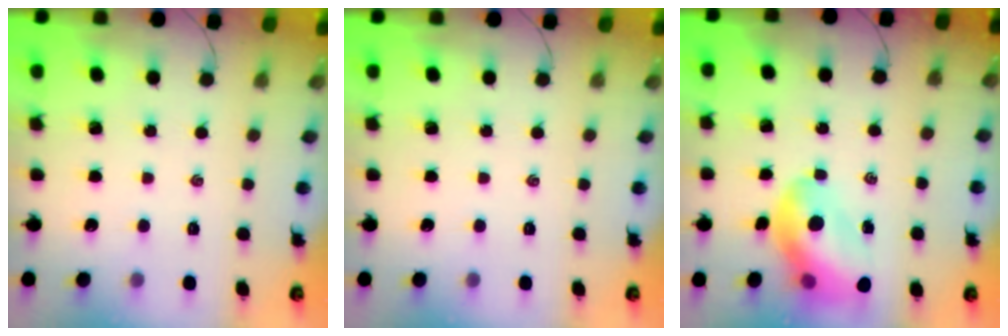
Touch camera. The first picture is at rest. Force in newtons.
{"total": 0.0}
{"total": 13.7, "press": 13.2, "slide": 3.8}